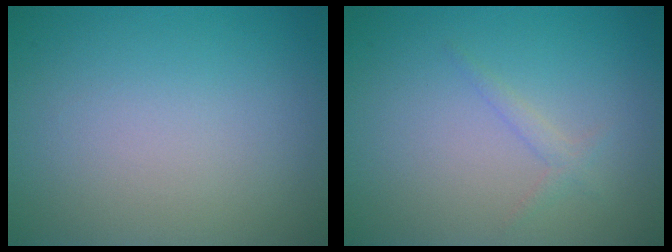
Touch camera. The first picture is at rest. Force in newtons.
{"total": 1.1, "press": 1.1, "slide": 0.1}